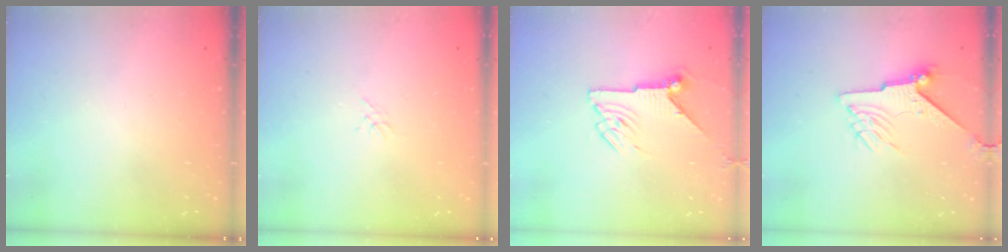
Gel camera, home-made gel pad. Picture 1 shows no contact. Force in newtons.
{"total": 0.0}
{"total": 9.5, "press": 9.5, "slide": 0.5}
{"total": 7.0, "press": 6.9, "slide": 1.0}